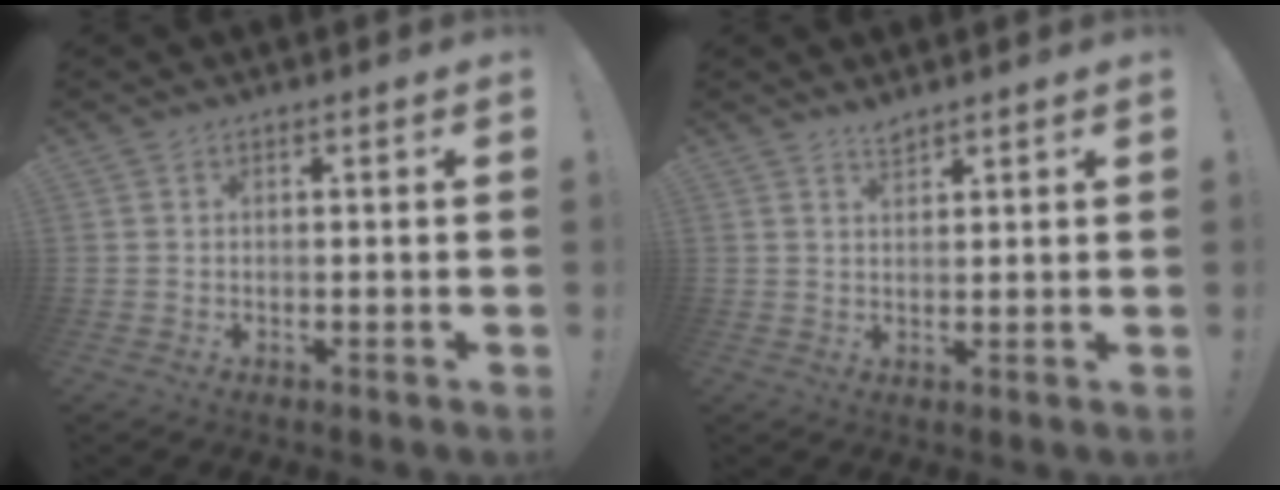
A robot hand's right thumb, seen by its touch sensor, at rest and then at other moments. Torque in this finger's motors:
{"motor_torque": [-0.12, 0.33, -0.08, 0.06, 0.00]}